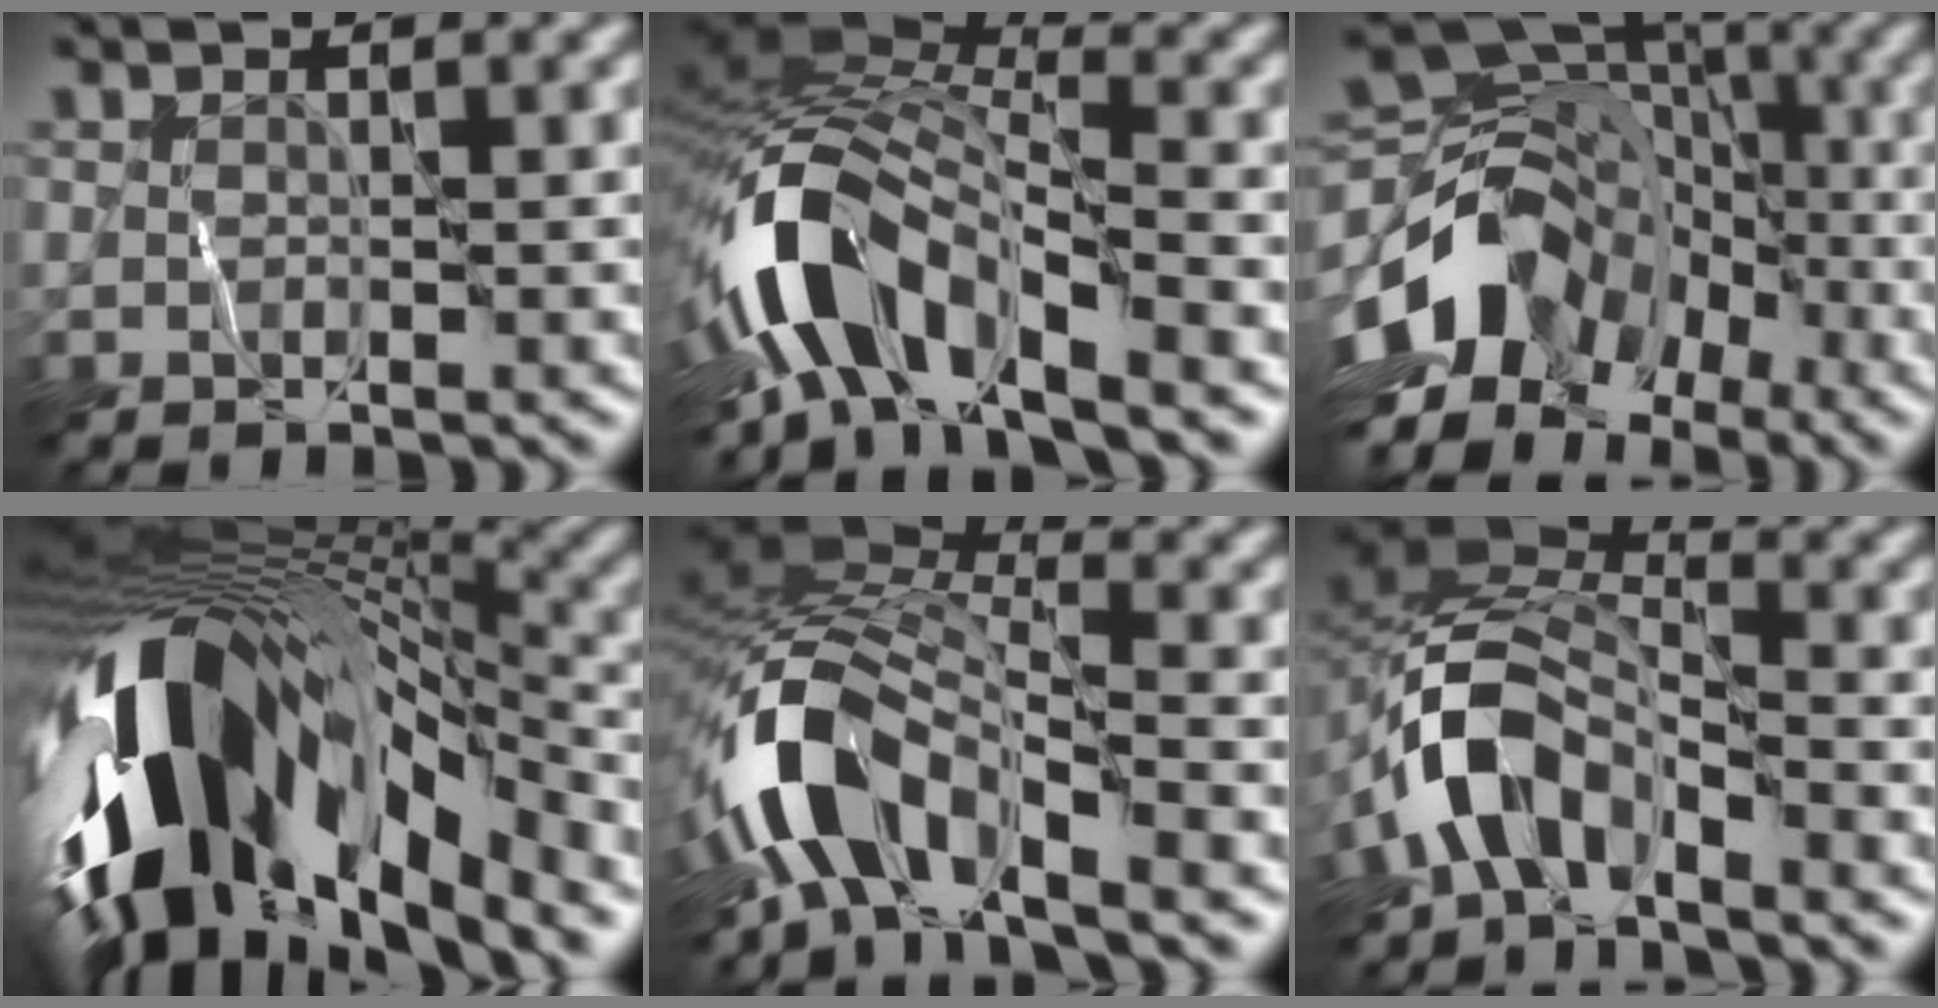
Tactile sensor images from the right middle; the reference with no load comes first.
{"total": 10.6, "force": [-5.6, 4.3, 7.9], "torque": [-0.141, 0.009, -0.110]}
{"total": 11.6, "force": [-5.0, 8.0, 6.8], "torque": [-0.124, 0.002, -0.098]}
{"total": 15.2, "force": [-5.3, 7.3, 12.2], "torque": [-0.225, 0.002, -0.098]}
{"total": 9.3, "force": [-5.5, 3.6, 6.6], "torque": [-0.118, 0.012, -0.118]}
{"total": 6.5, "force": [-3.7, 3.4, 4.1], "torque": [-0.063, 0.005, -0.085]}